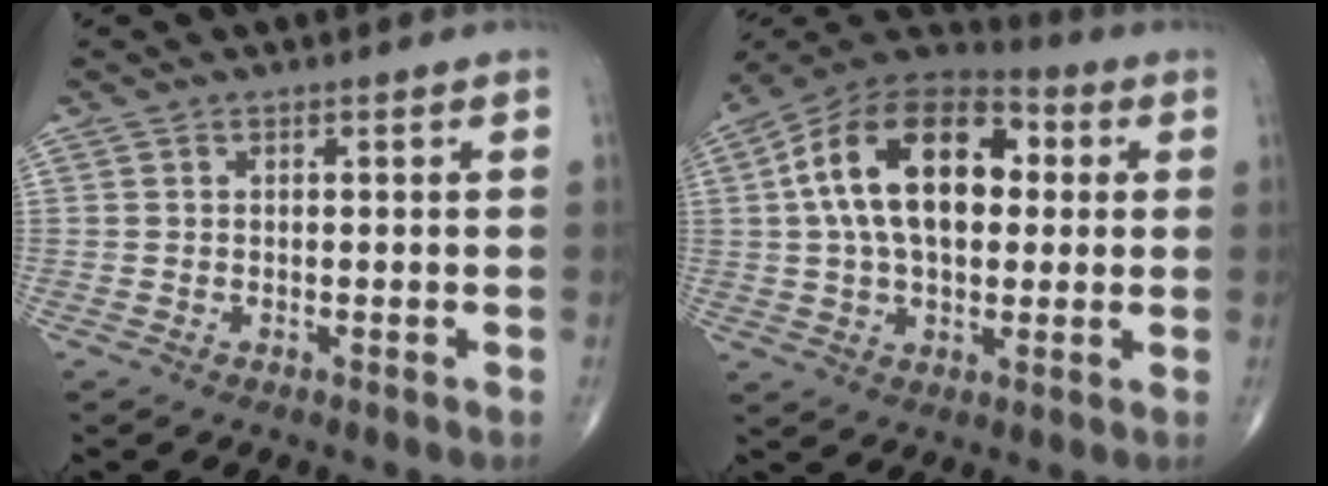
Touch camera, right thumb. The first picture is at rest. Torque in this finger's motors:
{"motor_torque": [2.14, 2.88, 1.62, 0.10, 0.55]}